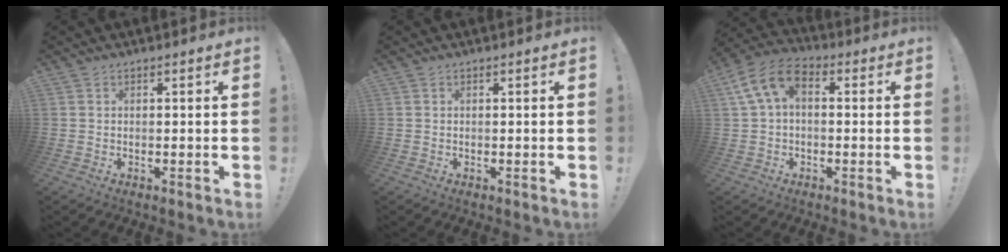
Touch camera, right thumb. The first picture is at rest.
{"total": 0.0}
{"total": 9.6, "force": [2.1, 5.9, 7.3], "torque": [-0.144, 0.000, 0.045]}